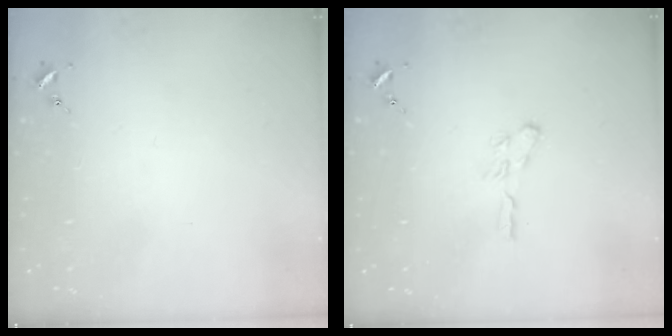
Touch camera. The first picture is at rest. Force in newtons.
{"total": 4.7, "press": 4.7, "slide": 0.3}